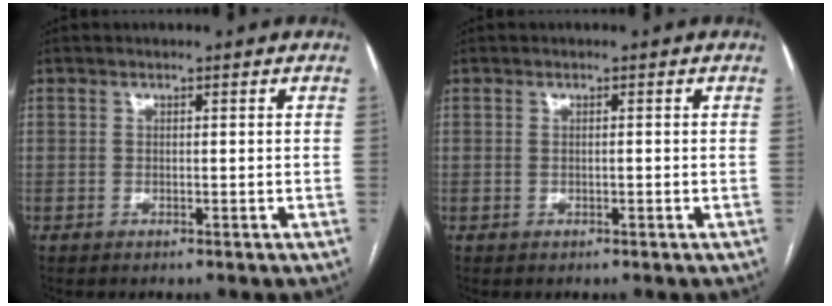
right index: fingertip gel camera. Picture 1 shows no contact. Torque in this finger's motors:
{"motor_torque": [-0.02, 0.18, -0.05, 0.00]}